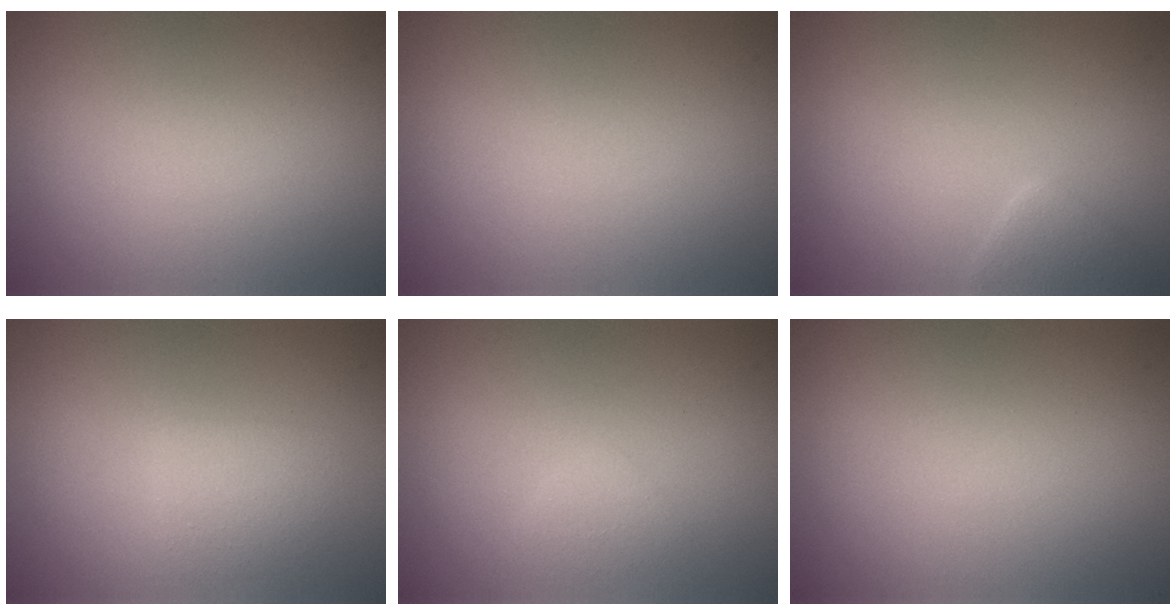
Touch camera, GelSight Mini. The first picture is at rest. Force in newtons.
{"total": 0.0}
{"total": 1.6, "press": 1.6, "slide": 0.1}
{"total": 1.9, "press": 1.9, "slide": 0.0}
{"total": 1.1, "press": 1.1, "slide": 0.1}
{"total": 0.0}